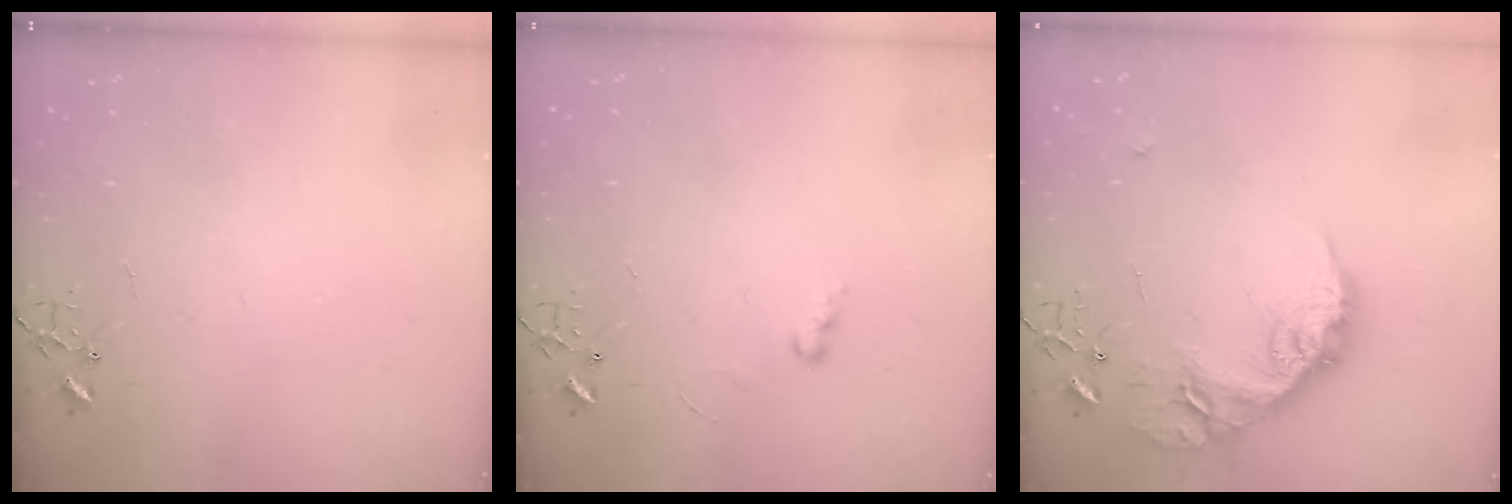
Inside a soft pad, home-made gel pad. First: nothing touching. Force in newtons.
{"total": 5.5, "press": 5.5, "slide": 0.7}
{"total": 18.9, "press": 18.8, "slide": 1.2}